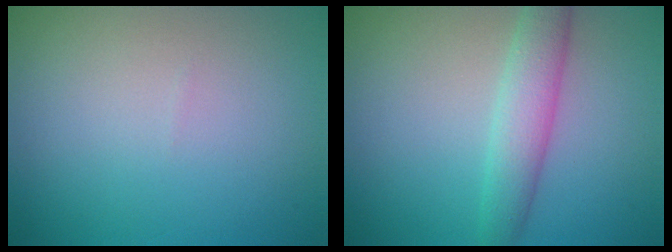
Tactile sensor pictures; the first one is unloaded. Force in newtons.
{"total": 3.3, "press": 3.3, "slide": 0.0}